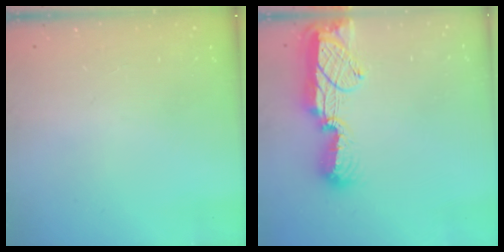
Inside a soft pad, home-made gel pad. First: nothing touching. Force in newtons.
{"total": 12.4, "press": 12.3, "slide": 1.2}